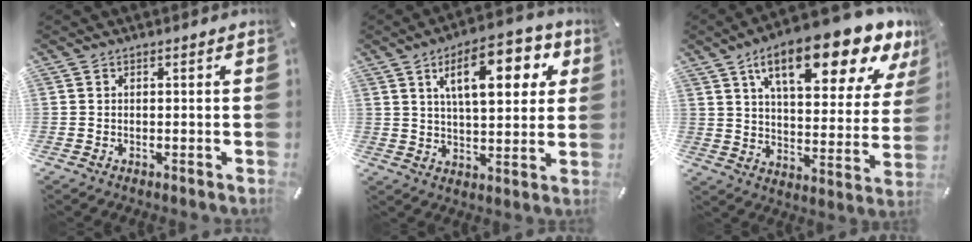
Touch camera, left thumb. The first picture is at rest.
{"total": 16.1, "force": [6.8, 7.1, 12.7], "torque": [-0.190, -0.009, 0.107]}
{"total": 20.4, "force": [12.9, 7.5, 13.9], "torque": [-0.204, -0.077, 0.205]}